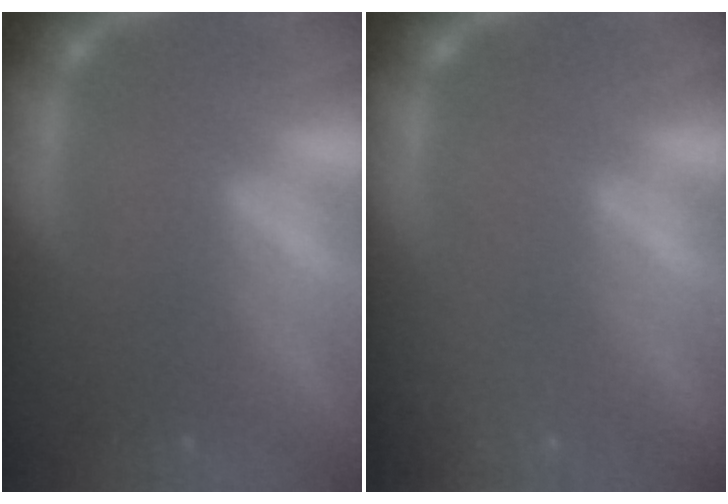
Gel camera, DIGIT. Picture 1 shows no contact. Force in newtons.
{"total": 6.5}